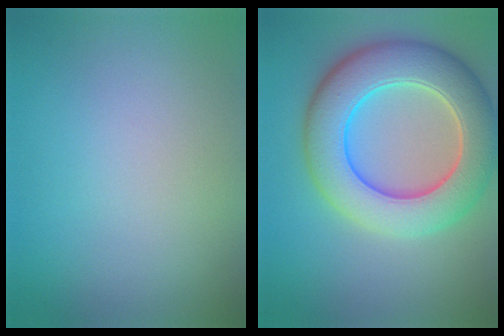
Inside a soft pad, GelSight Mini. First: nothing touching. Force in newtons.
{"total": 9.7, "press": 9.7, "slide": 0.3}